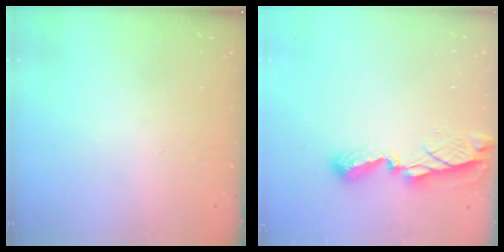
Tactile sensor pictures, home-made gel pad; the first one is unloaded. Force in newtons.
{"total": 8.3, "press": 8.3, "slide": 0.7}